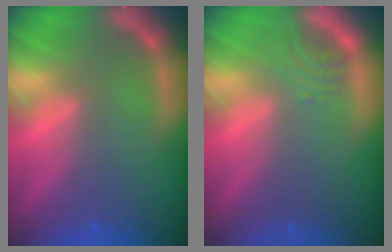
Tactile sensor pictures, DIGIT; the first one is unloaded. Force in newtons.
{"total": 2.0}